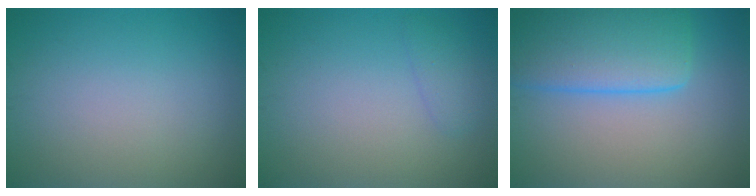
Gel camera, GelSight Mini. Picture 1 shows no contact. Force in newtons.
{"total": 1.3, "press": 1.3, "slide": 0.1}
{"total": 8.1, "press": 8.1, "slide": 0.3}